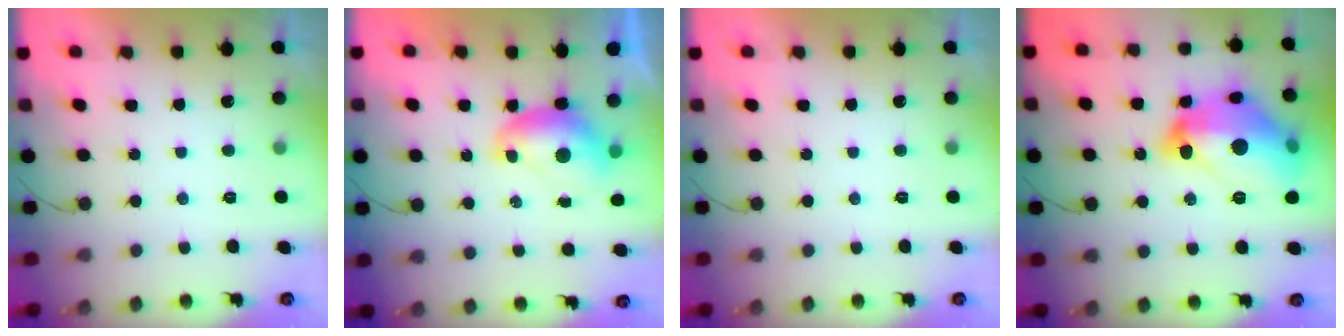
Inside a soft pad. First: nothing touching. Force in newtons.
{"total": 7.6, "press": 7.6, "slide": 0.2}
{"total": 0.0}
{"total": 22.6, "press": 22.5, "slide": 1.8}